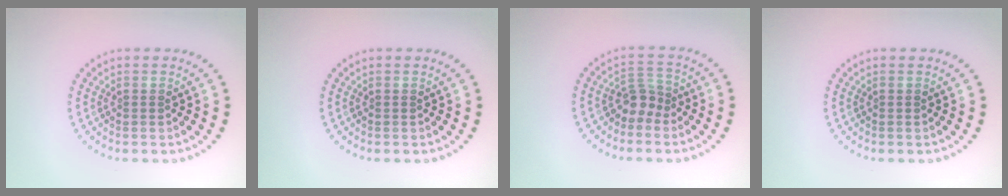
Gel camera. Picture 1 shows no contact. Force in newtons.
{"total": 0.0}
{"total": 2.3, "press": 1.7, "slide": 1.6}
{"total": 0.0}